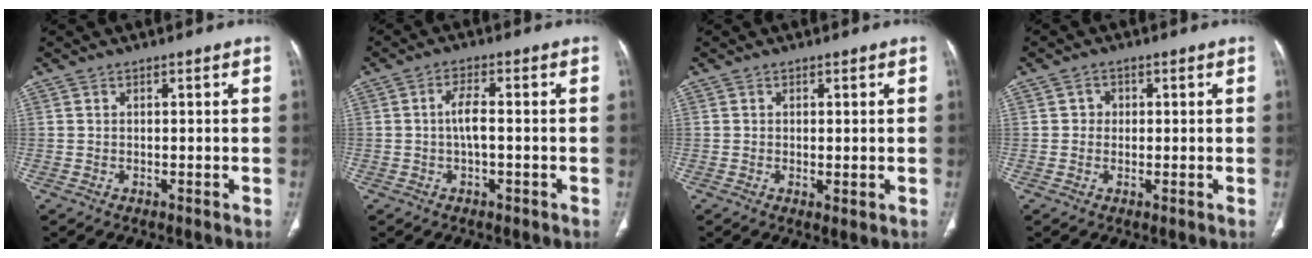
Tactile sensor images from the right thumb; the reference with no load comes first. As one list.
[{"total": 2.8, "force": [-0.3, 1.1, 2.6], "torque": [-0.051, 0.004, -0.009]}, {"total": 1.4, "force": [0.0, 0.5, 1.3], "torque": [-0.025, -0.009, 0.002]}, {"total": 1.9, "force": [0.2, 1.8, 0.5], "torque": [0.007, 0.003, -0.002]}]